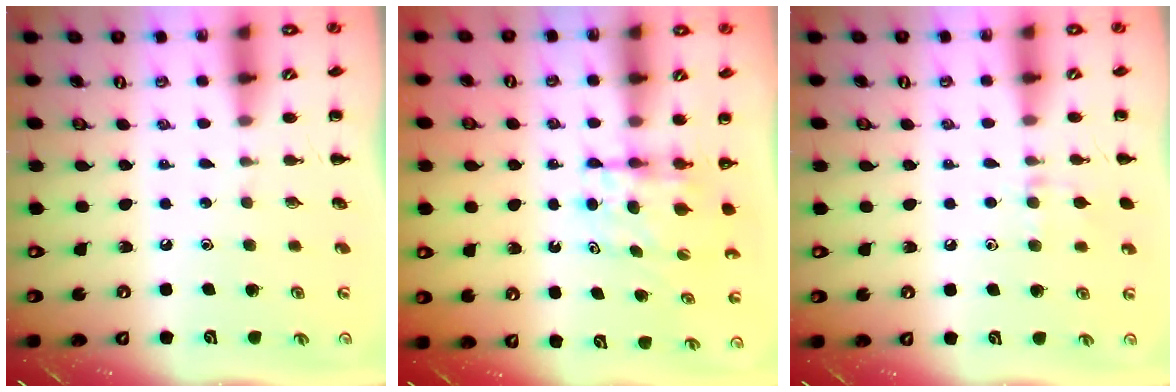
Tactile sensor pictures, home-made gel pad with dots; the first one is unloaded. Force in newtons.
{"total": 5.2, "press": 5.2, "slide": 0.3}
{"total": 7.3, "press": 6.8, "slide": 2.7}